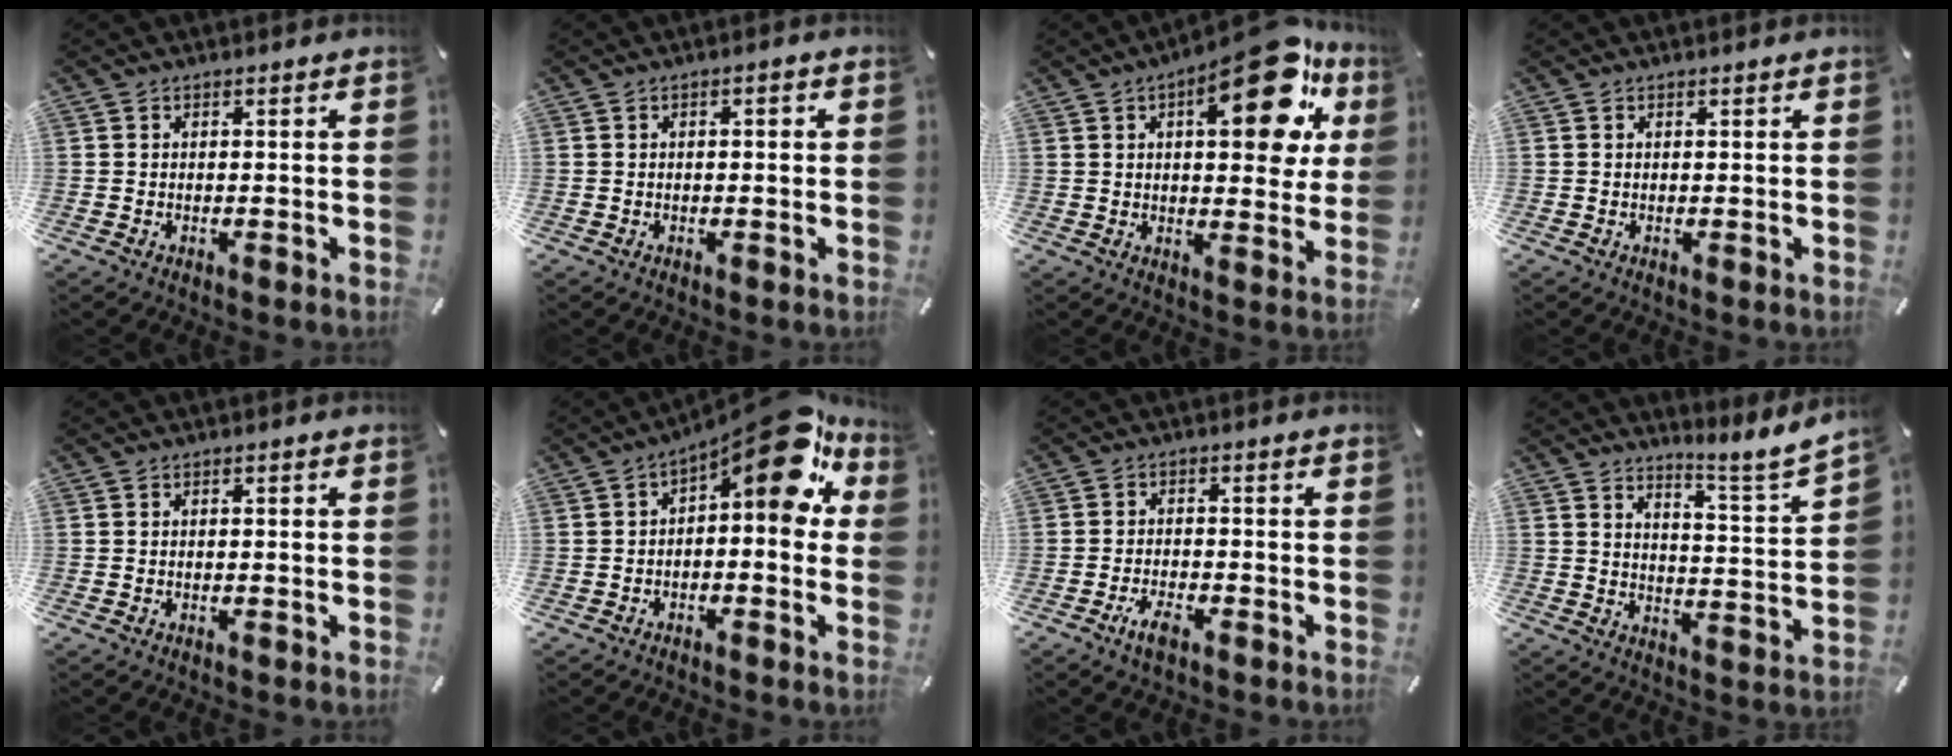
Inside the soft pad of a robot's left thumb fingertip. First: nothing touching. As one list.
[{"total": 1.3, "force": [-0.2, 0.4, 1.2], "torque": [-0.022, 0.002, -0.004]}, {"total": 21.4, "force": [10.4, 8.5, 16.6], "torque": [-0.224, -0.049, 0.156]}, {"total": 0.0}, {"total": 0.5, "force": [-0.1, 0.1, 0.5], "torque": [-0.009, -0.002, -0.002]}, {"total": 14.5, "force": [7.0, 5.6, 11.4], "torque": [-0.149, -0.062, 0.113]}, {"total": 3.8, "force": [-2.5, 1.6, 2.5], "torque": [-0.060, 0.007, -0.050]}, {"total": 7.0, "force": [6.1, 0.6, 3.4], "torque": [-0.049, -0.063, 0.097]}]